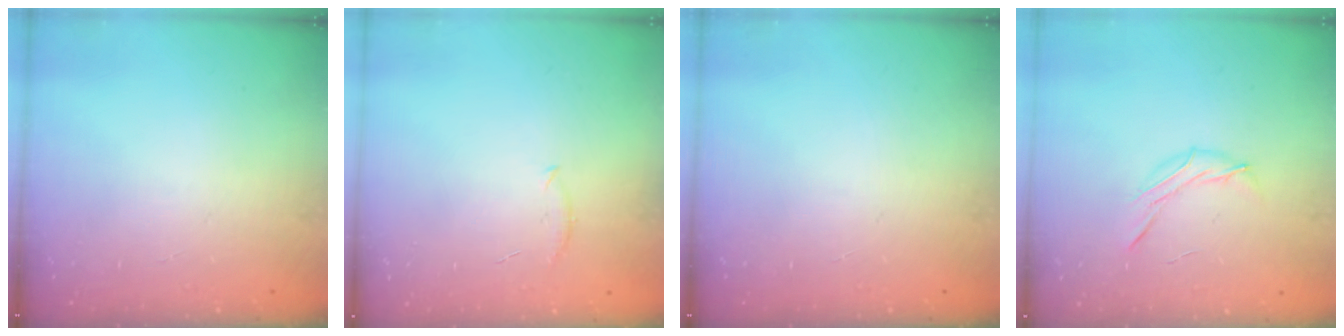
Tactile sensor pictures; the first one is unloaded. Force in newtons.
{"total": 5.5, "press": 5.2, "slide": 1.5}
{"total": 0.0}
{"total": 7.0, "press": 6.9, "slide": 1.4}